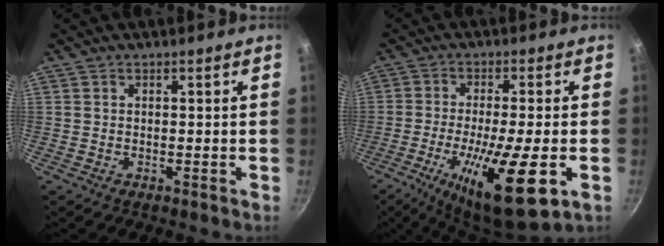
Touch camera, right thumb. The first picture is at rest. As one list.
[{"total": 17.6, "force": [-6.0, 4.2, 16.1], "torque": [-0.265, 0.000, -0.096]}]